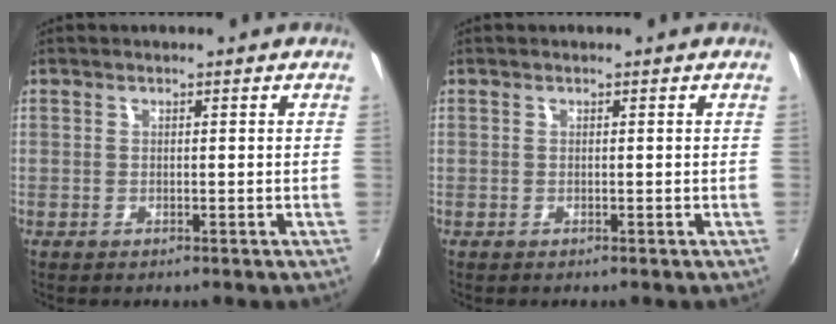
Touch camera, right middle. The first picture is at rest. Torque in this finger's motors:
{"motor_torque": [0.00, 0.00, -0.03, 0.00]}